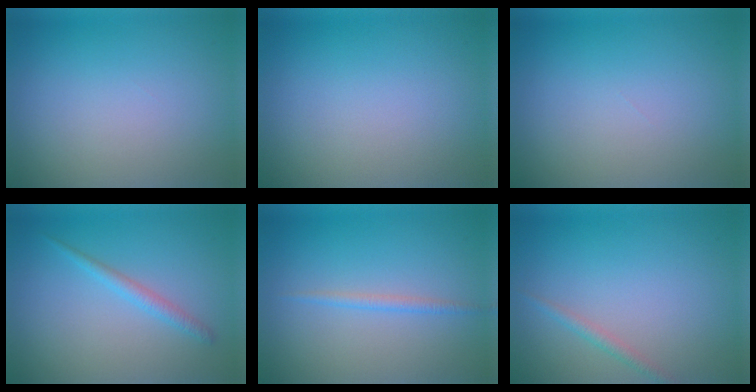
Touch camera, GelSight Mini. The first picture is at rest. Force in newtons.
{"total": 0.0}
{"total": 0.0}
{"total": 1.6, "press": 1.6, "slide": 0.2}
{"total": 1.1, "press": 1.1, "slide": 0.1}
{"total": 1.1, "press": 1.1, "slide": 0.1}